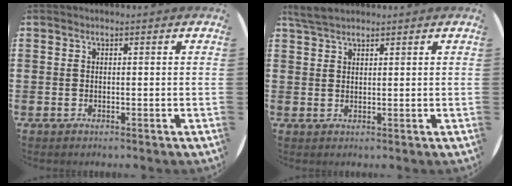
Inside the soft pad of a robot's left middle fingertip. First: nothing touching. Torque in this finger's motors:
{"motor_torque": [0.42, -0.35, 0.03, 0.00]}